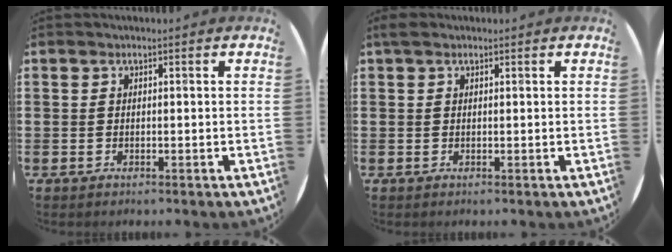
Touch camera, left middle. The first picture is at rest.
{"total": 0.9, "force": [0.7, 0.5, 0.3], "torque": [0.000, 0.003, 0.011]}